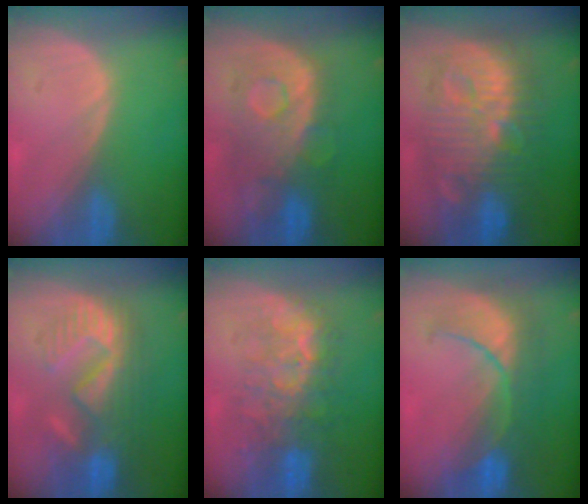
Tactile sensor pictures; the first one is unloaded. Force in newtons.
{"total": 10.1, "press": 9.2, "slide": 4.1}
{"total": 13.8, "press": 13.7, "slide": 1.3}
{"total": 10.5, "press": 9.6, "slide": 4.1}
{"total": 9.1, "press": 8.5, "slide": 3.1}
{"total": 8.3, "press": 8.3, "slide": 0.7}